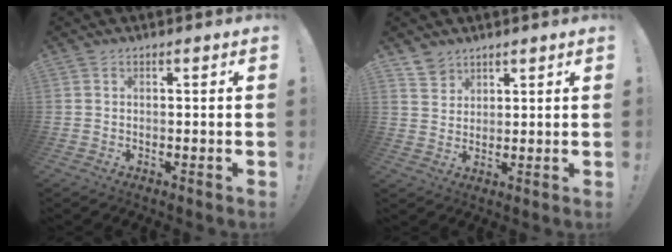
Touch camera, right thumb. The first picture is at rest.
{"total": 5.1, "force": [4.0, 3.0, 0.7], "torque": [-0.005, -0.027, 0.075]}